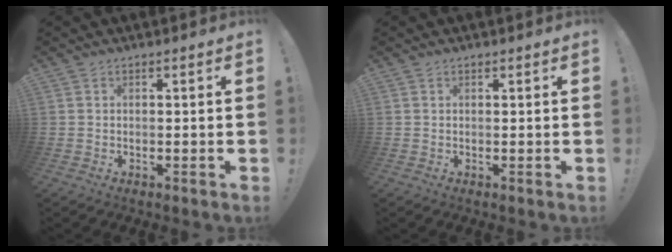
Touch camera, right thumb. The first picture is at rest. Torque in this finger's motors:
{"motor_torque": [0.08, -0.03, -0.05, -0.01, 0.00]}